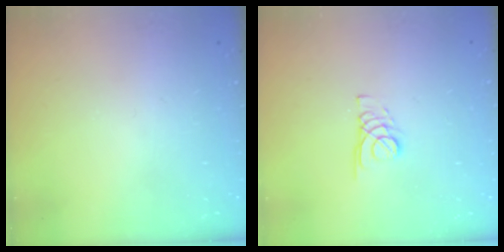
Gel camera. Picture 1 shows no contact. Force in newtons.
{"total": 1.8, "press": 1.7, "slide": 0.1}